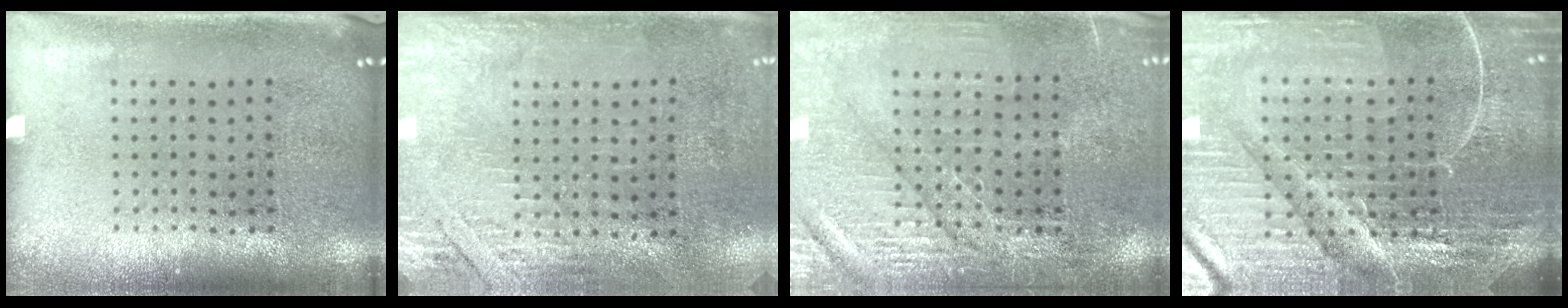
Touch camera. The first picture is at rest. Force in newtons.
{"total": 2.8, "press": 2.4, "slide": 1.4}
{"total": 3.0, "press": 2.9, "slide": 0.9}
{"total": 5.5, "press": 5.1, "slide": 2.1}